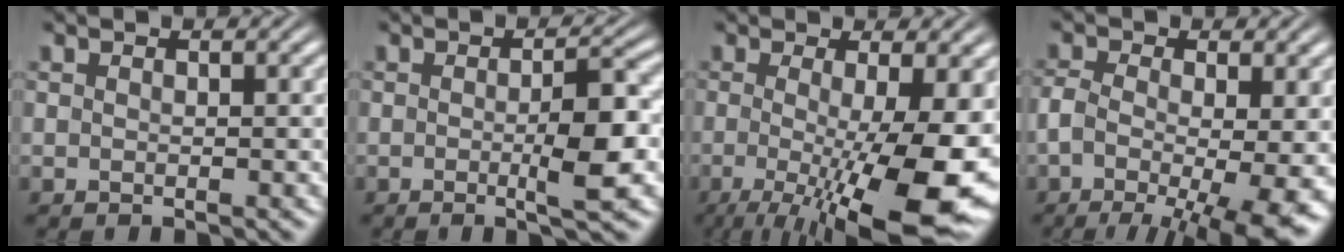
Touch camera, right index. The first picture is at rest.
{"total": 3.9, "force": [-1.0, 0.6, 3.7], "torque": [-0.048, 0.002, -0.023]}
{"total": 9.7, "force": [-3.1, 2.8, 8.8], "torque": [-0.143, -0.040, -0.027]}
{"total": 10.6, "force": [-5.2, 4.7, 8.0], "torque": [-0.129, -0.042, -0.061]}